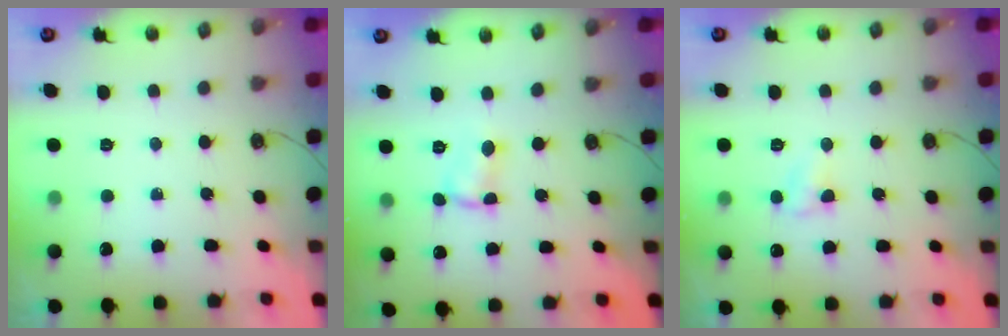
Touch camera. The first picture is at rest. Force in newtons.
{"total": 1.8, "press": 1.8, "slide": 0.1}
{"total": 3.6, "press": 3.5, "slide": 0.5}